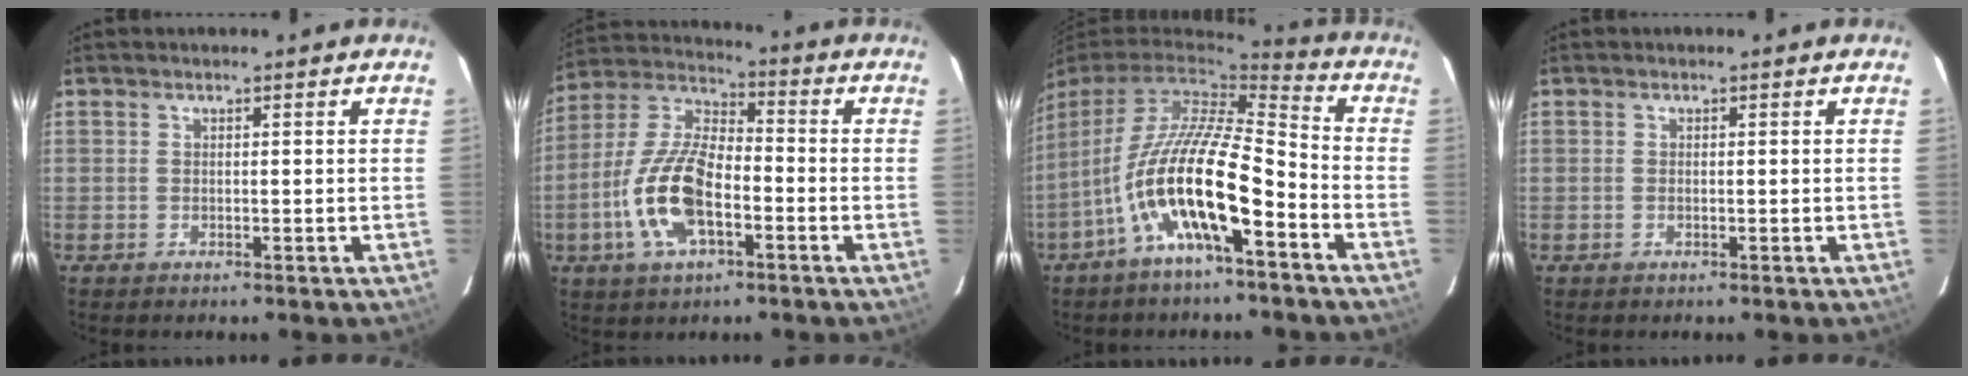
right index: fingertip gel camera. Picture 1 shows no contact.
{"total": 14.6, "force": [-4.8, 6.5, 12.1], "torque": [-0.262, 0.003, -0.094]}
{"total": 15.9, "force": [-7.0, 3.9, 13.8], "torque": [-0.255, -0.013, -0.136]}
{"total": 0.0}